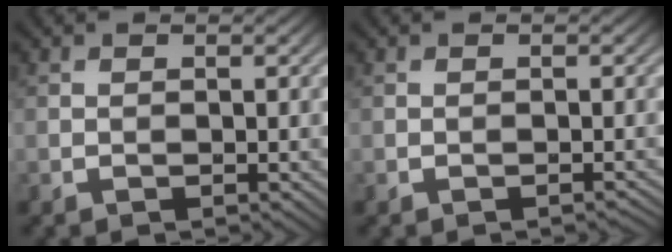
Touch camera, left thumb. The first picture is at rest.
{"total": 0.7, "force": [-0.7, 0.0, 0.0], "torque": [0.004, 0.003, -0.014]}